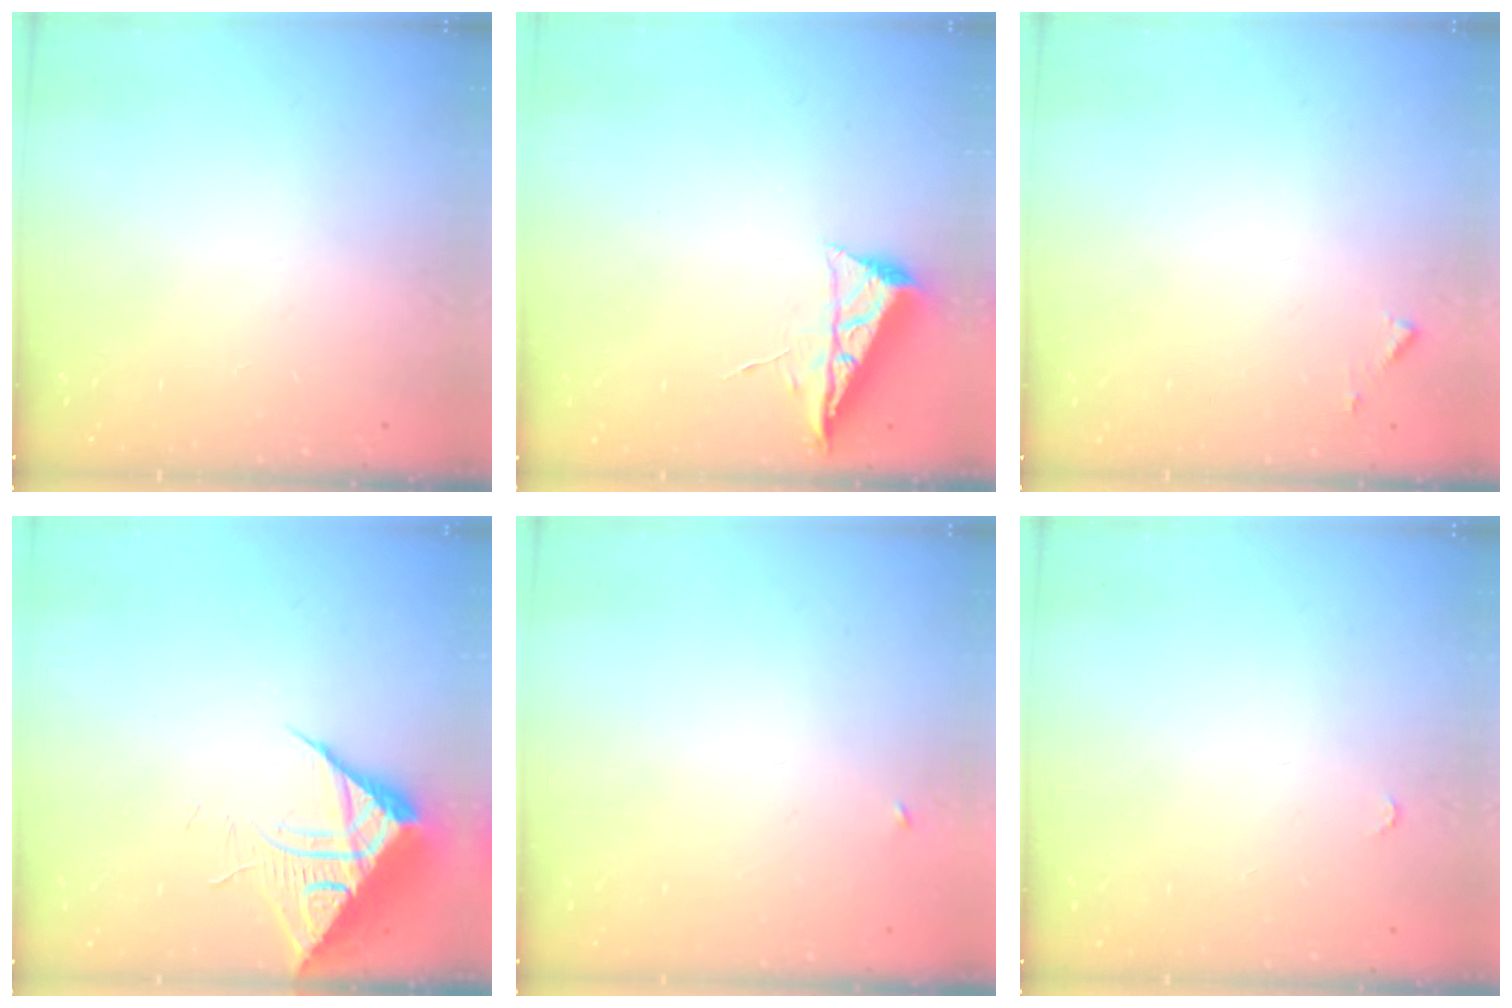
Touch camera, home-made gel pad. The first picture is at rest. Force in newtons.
{"total": 6.5, "press": 6.5, "slide": 0.8}
{"total": 4.5, "press": 4.4, "slide": 0.4}
{"total": 10.0, "press": 10.0, "slide": 0.6}
{"total": 2.3, "press": 2.3, "slide": 0.2}
{"total": 2.8, "press": 2.8, "slide": 0.4}